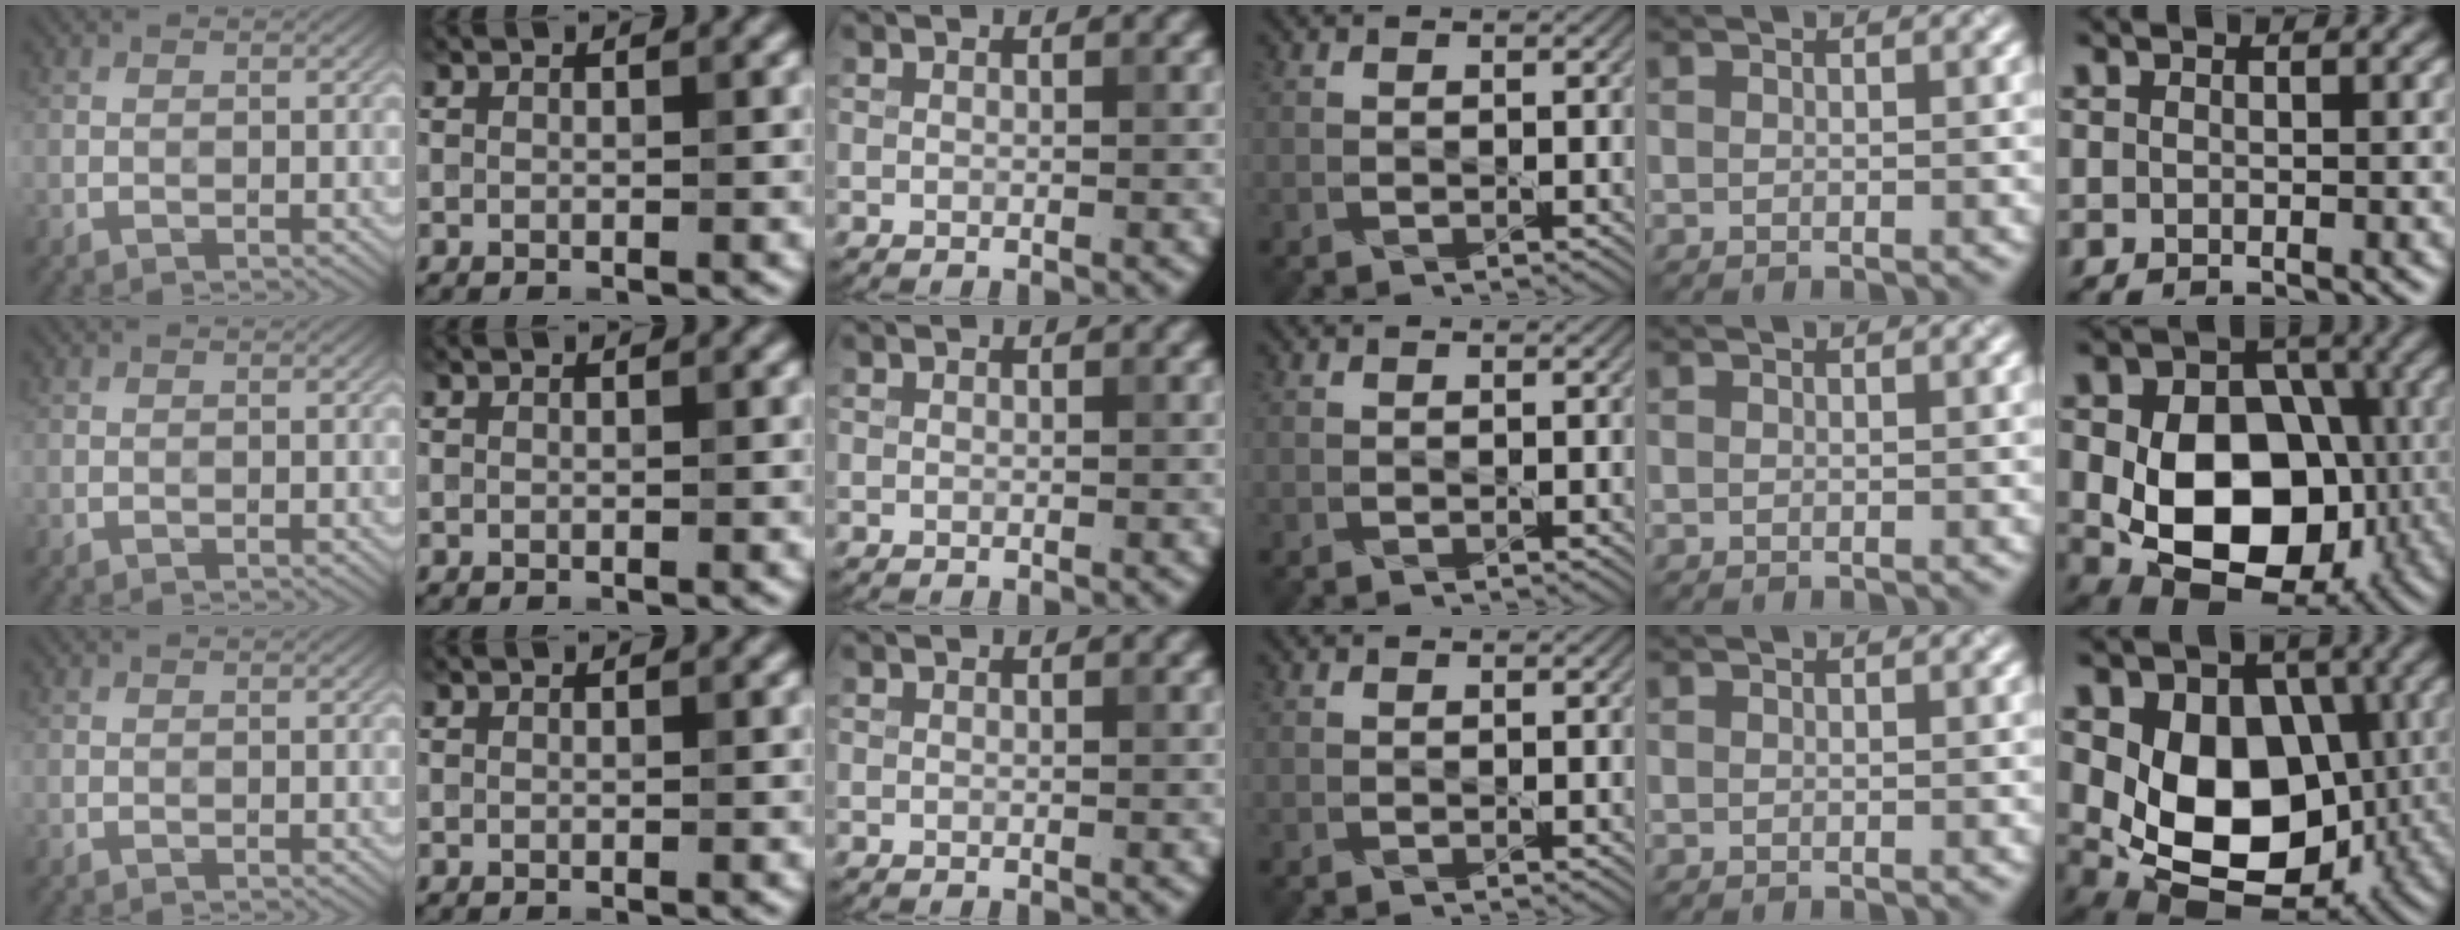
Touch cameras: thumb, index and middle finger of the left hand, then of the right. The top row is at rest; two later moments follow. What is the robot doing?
{"motion": "pour", "object": "pitcher"}